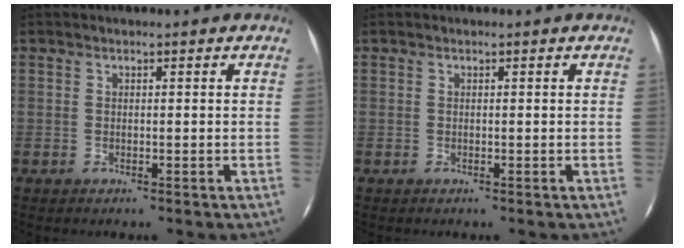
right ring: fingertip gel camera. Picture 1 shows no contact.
{"total": 0.0}